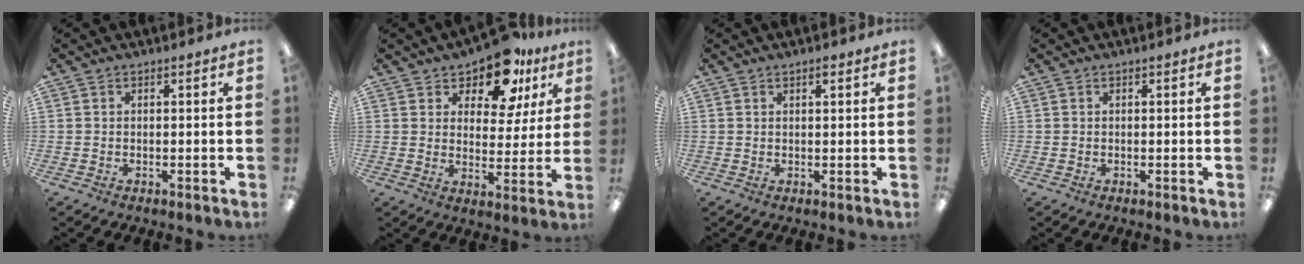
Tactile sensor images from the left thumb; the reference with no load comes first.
{"total": 12.2, "force": [9.3, 5.5, 5.6], "torque": [-0.101, -0.050, 0.167]}
{"total": 1.2, "force": [1.0, 0.4, 0.5], "torque": [-0.003, -0.004, 0.017]}
{"total": 0.0}